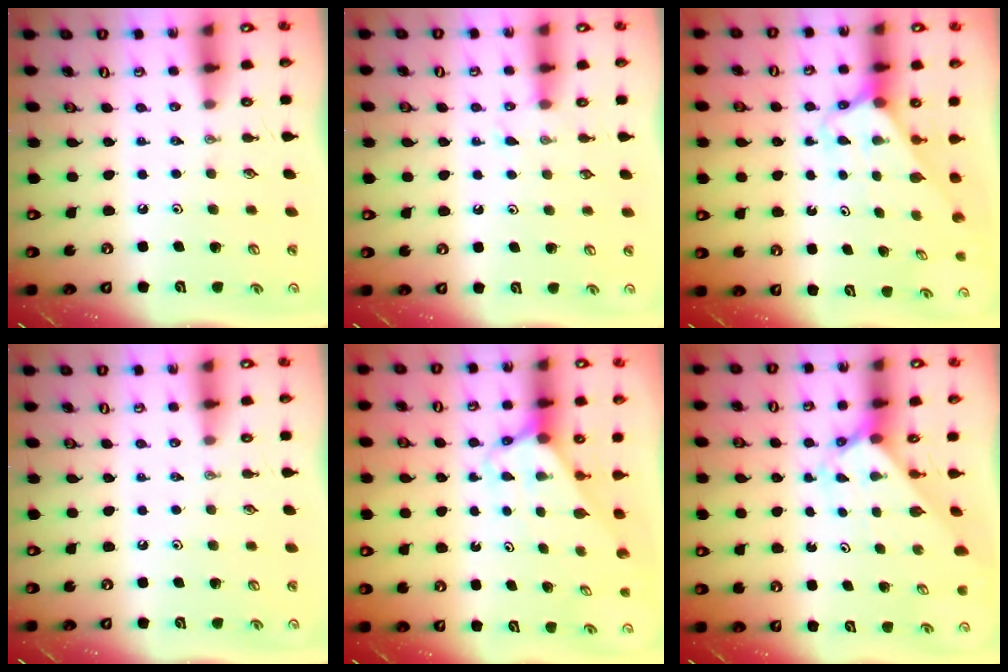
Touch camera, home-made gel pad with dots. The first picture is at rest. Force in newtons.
{"total": 3.6, "press": 3.5, "slide": 0.4}
{"total": 2.7, "press": 2.7, "slide": 0.1}
{"total": 0.0}
{"total": 2.7, "press": 2.7, "slide": 0.1}
{"total": 2.0, "press": 2.0, "slide": 0.2}